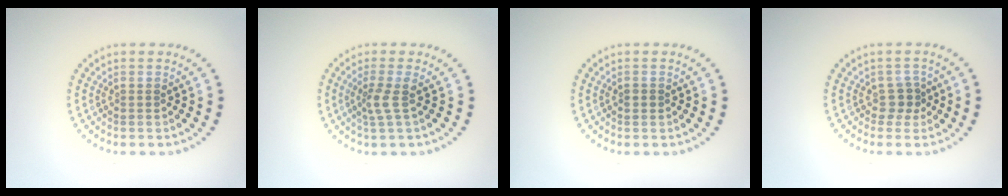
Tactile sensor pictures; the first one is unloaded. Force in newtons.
{"total": 1.9, "press": 1.4, "slide": 1.3}
{"total": 0.8, "press": 0.8, "slide": 0.2}
{"total": 1.7, "press": 1.2, "slide": 1.2}